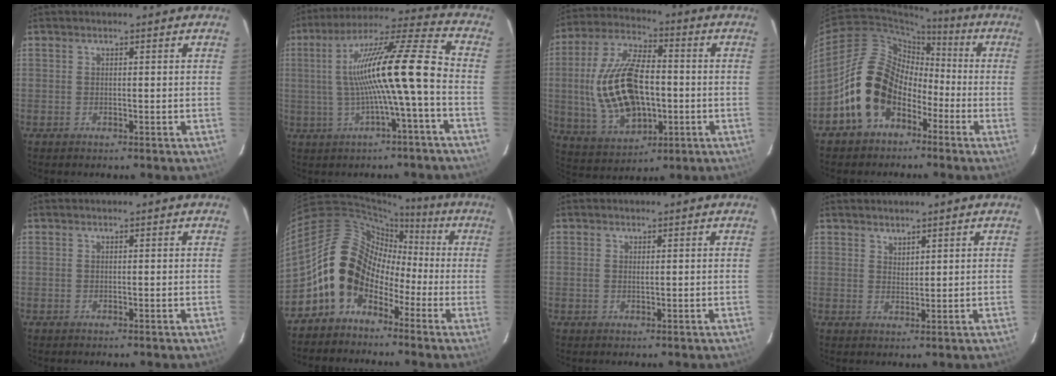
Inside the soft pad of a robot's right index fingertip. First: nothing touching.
{"total": 15.5, "force": [-1.8, -0.1, 15.4], "torque": [-0.271, 0.017, -0.024]}
{"total": 18.9, "force": [-1.2, 10.0, 16.0], "torque": [-0.338, 0.006, -0.005]}
{"total": 13.5, "force": [-5.4, 10.2, 7.1], "torque": [-0.140, 0.025, -0.081]}
{"total": 0.0}
{"total": 11.8, "force": [-5.1, 9.5, 4.7], "torque": [-0.086, 0.032, -0.104]}
{"total": 0.7, "force": [0.2, 0.4, 0.6], "torque": [-0.013, 0.000, 0.003]}
{"total": 1.8, "force": [1.7, 0.7, 0.4], "torque": [-0.002, 0.001, 0.030]}